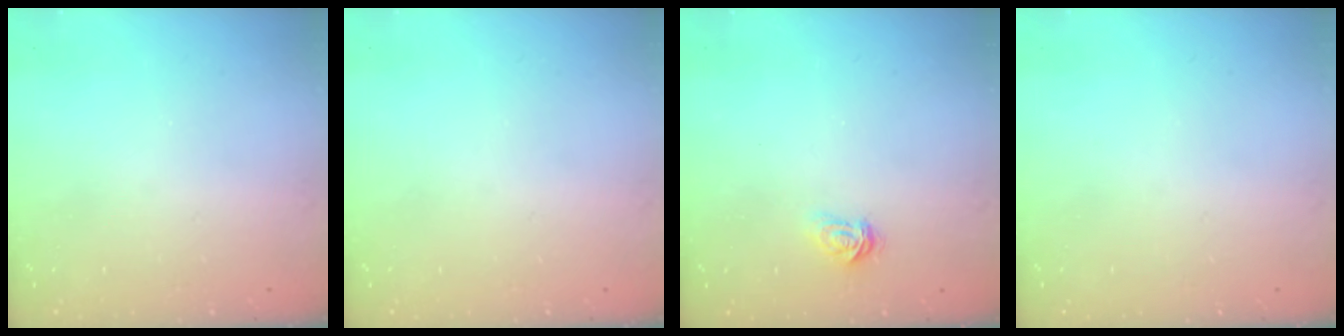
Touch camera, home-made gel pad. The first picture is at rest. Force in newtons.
{"total": 0.0}
{"total": 3.1, "press": 3.1, "slide": 0.3}
{"total": 0.0}